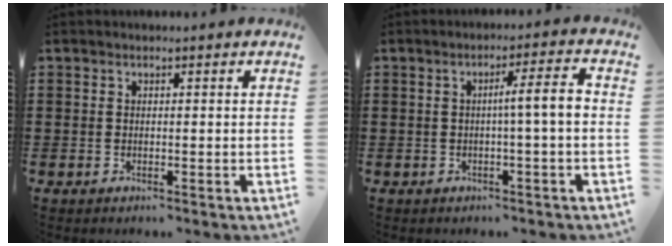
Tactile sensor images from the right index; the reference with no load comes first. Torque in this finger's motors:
{"motor_torque": [1.08, -0.33, 0.29, 0.11]}